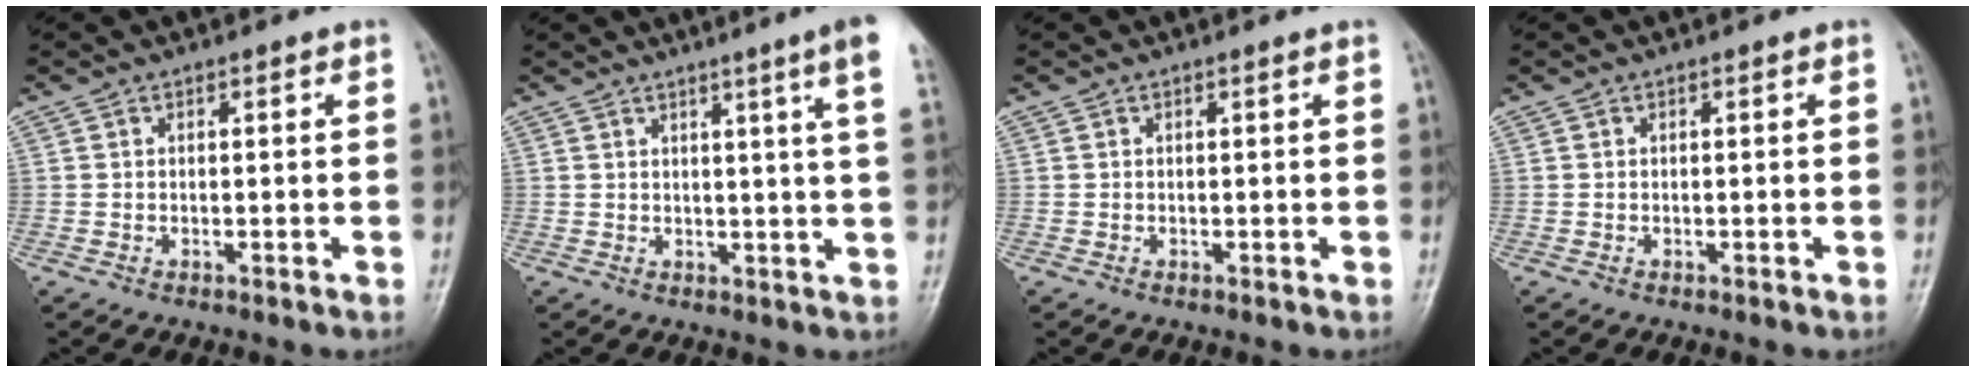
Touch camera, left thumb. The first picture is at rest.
{"total": 8.2, "force": [5.0, -1.0, 6.5], "torque": [-0.082, -0.019, 0.050]}
{"total": 0.0}
{"total": 0.0}